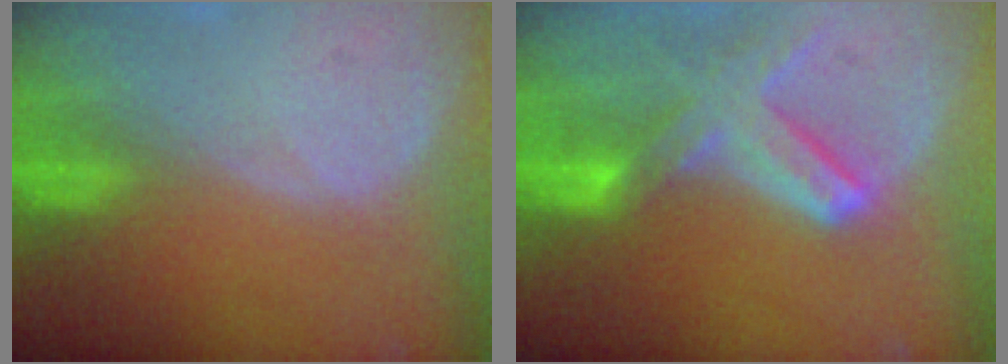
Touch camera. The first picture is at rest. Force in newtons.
{"total": 8.0, "press": 7.0, "slide": 3.8}